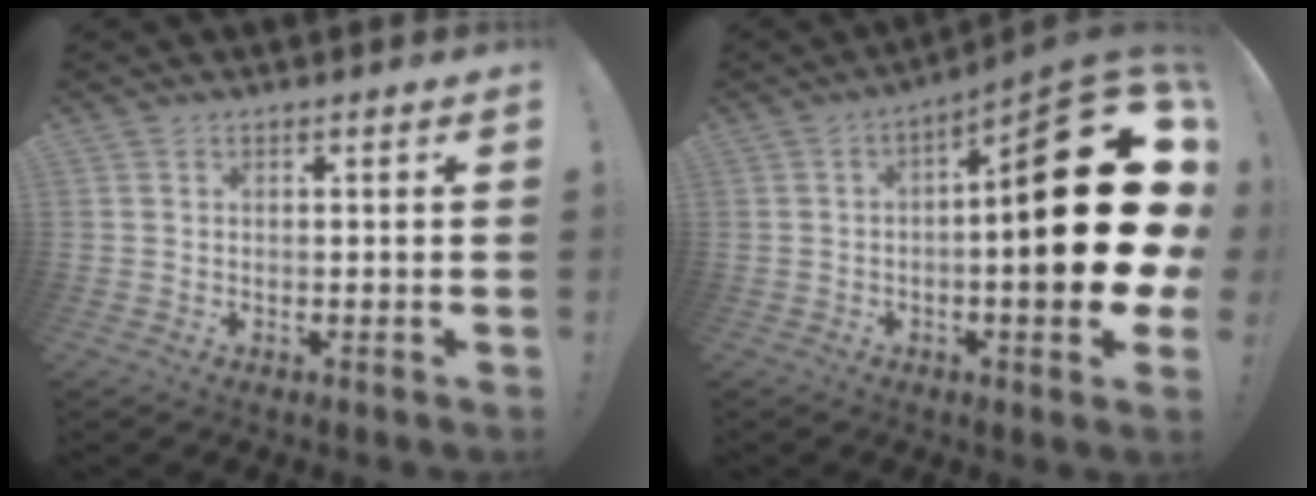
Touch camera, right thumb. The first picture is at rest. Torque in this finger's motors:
{"motor_torque": [2.63, 2.38, 2.59, -0.17, 0.63]}